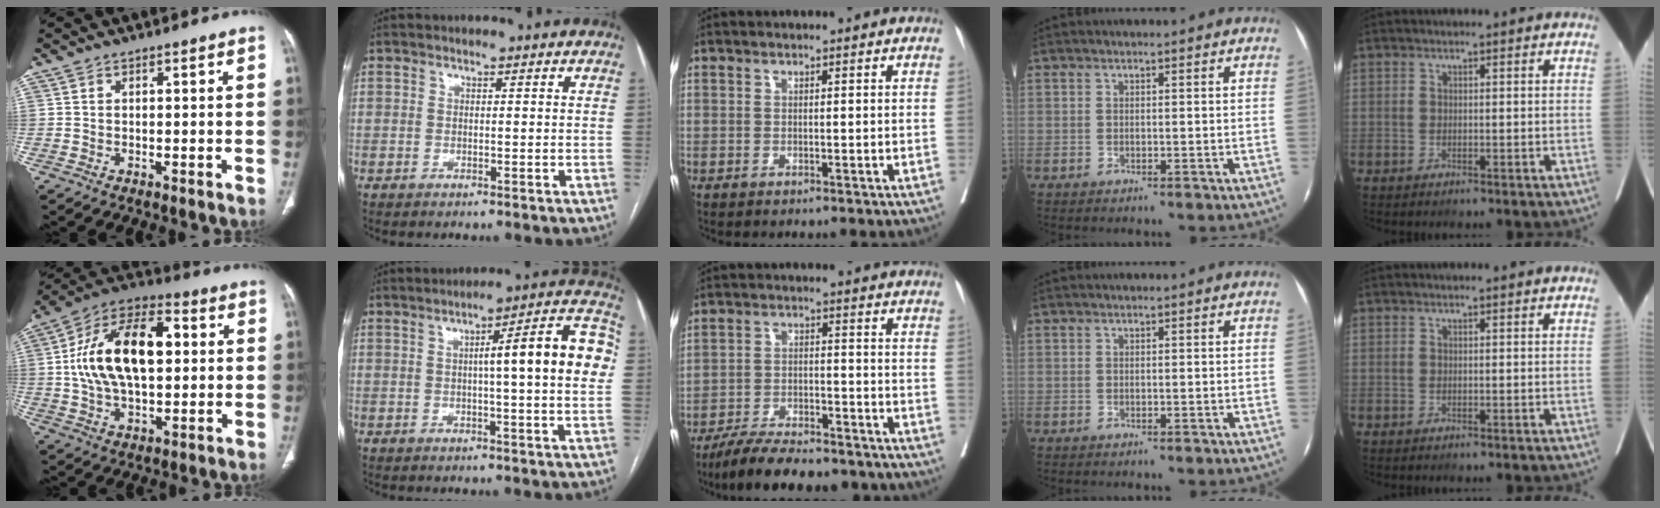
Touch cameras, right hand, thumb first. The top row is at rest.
{"thumb": {"total": 20.4, "force": [2.5, 11.2, 16.9], "torque": [-0.290, 0.025, 0.038]}, "index": {"total": 12.4, "force": [1.2, 0.9, 12.3], "torque": [-0.163, 0.030, 0.010]}, "middle": {"total": 13.6, "force": [-11.7, 3.1, 6.1], "torque": [-0.092, 0.002, -0.177]}}